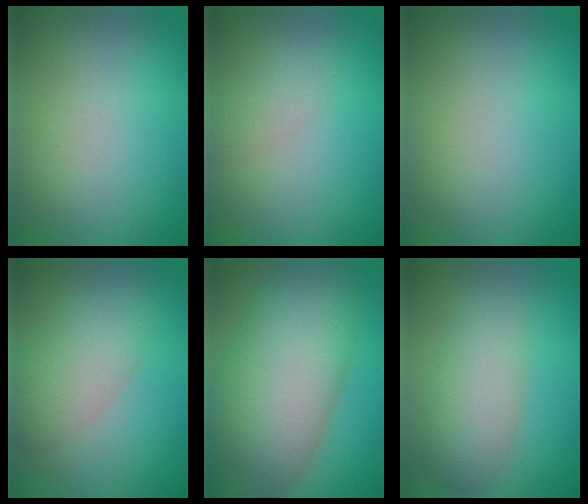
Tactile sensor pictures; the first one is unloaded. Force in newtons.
{"total": 1.7, "press": 1.7, "slide": 0.1}
{"total": 0.0}
{"total": 5.0, "press": 5.0, "slide": 0.2}
{"total": 13.3, "press": 13.3, "slide": 0.5}
{"total": 4.7, "press": 4.7, "slide": 0.3}